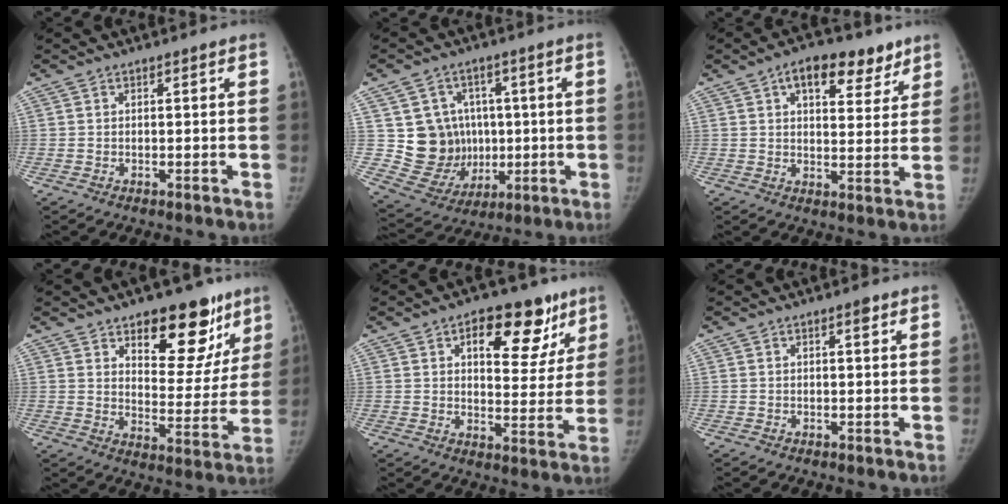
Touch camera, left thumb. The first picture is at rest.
{"total": 13.5, "force": [1.0, 12.4, 5.2], "torque": [-0.038, 0.003, 0.046]}
{"total": 11.9, "force": [6.7, 6.3, 7.6], "torque": [-0.069, -0.017, 0.095]}
{"total": 17.2, "force": [10.7, 8.7, 10.2], "torque": [-0.061, -0.063, 0.153]}
{"total": 14.6, "force": [7.6, 7.9, 9.7], "torque": [-0.068, -0.023, 0.103]}
{"total": 1.0, "force": [0.5, 0.3, 0.8], "torque": [-0.008, 0.000, 0.007]}